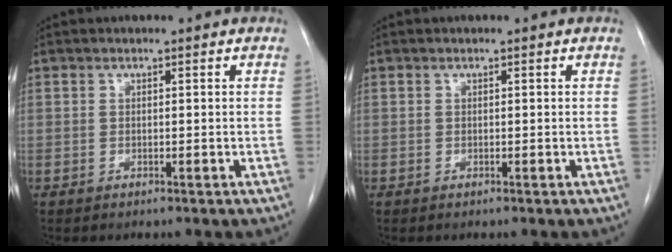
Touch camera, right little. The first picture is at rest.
{"total": 0.0}